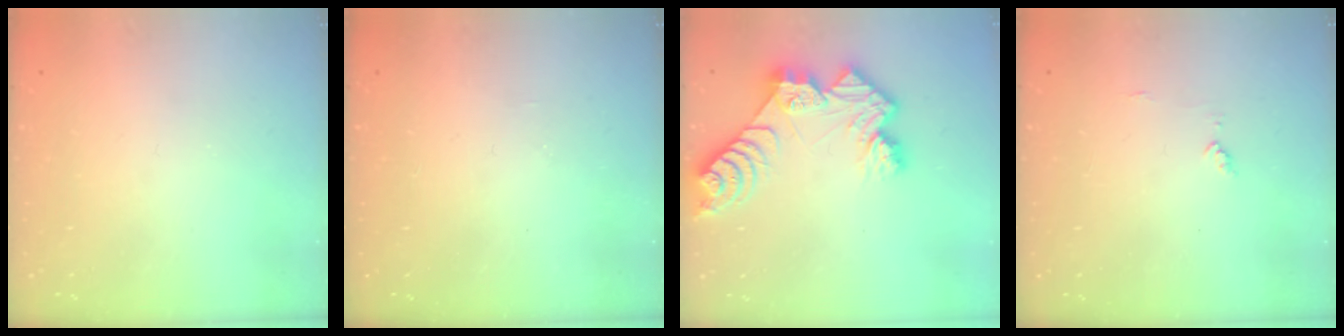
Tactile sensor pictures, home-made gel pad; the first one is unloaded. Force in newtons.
{"total": 1.2, "press": 1.2, "slide": 0.3}
{"total": 12.3, "press": 12.3, "slide": 1.3}
{"total": 4.1, "press": 4.0, "slide": 0.8}